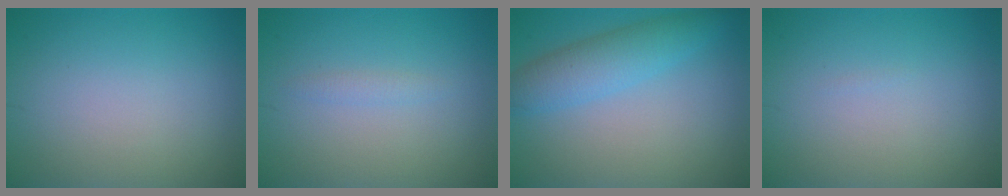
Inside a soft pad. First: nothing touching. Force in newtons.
{"total": 0.8, "press": 0.8, "slide": 0.1}
{"total": 4.0, "press": 4.0, "slide": 0.1}
{"total": 0.0}